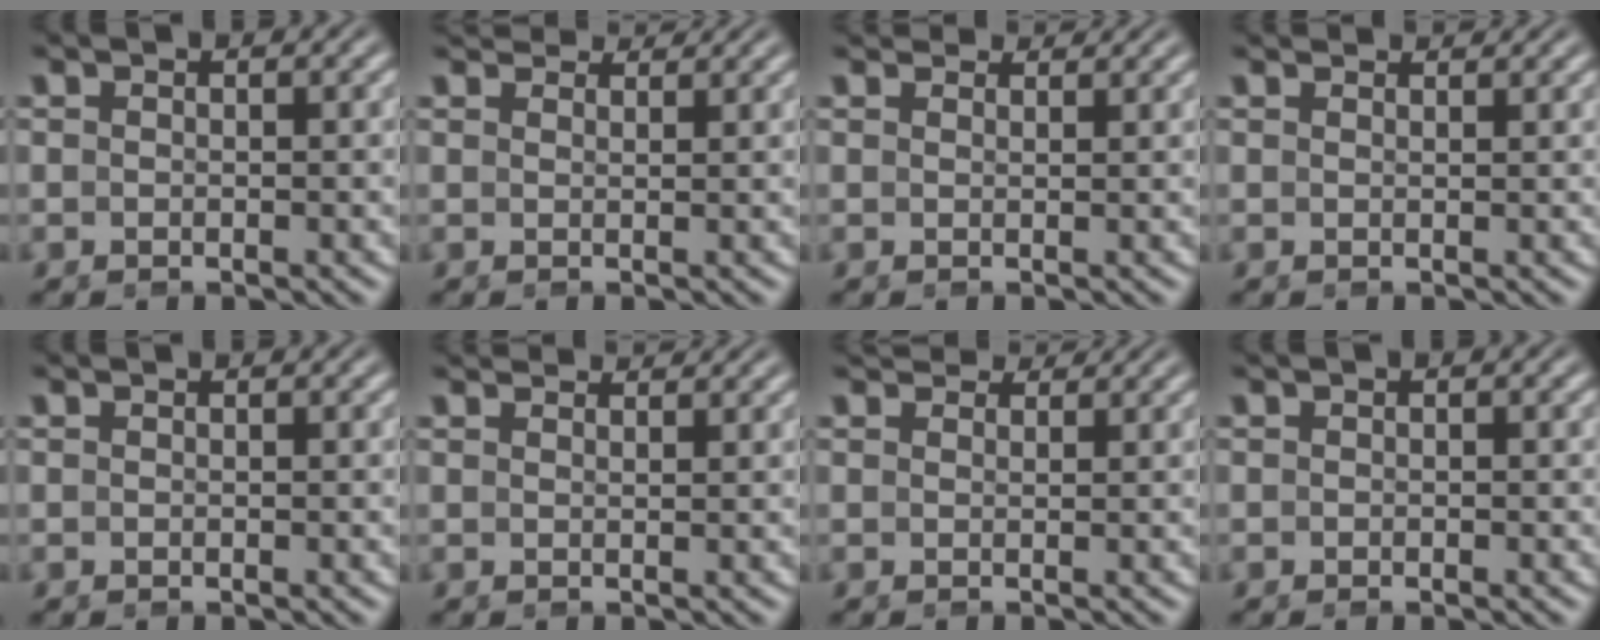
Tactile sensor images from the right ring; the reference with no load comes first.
{"total": 3.2, "force": [3.1, -0.4, 0.5], "torque": [0.002, 0.007, 0.052]}
{"total": 2.5, "force": [2.4, -0.4, 0.3], "torque": [0.005, 0.005, 0.041]}
{"total": 1.9, "force": [1.8, -0.7, 0.0], "torque": [0.011, 0.002, 0.032]}
{"total": 0.0}
{"total": 2.6, "force": [2.5, -0.7, 0.1], "torque": [0.008, 0.005, 0.044]}
{"total": 2.8, "force": [2.7, -0.2, 0.6], "torque": [0.003, 0.007, 0.044]}
{"total": 0.6, "force": [-0.4, 0.1, 0.5], "torque": [-0.010, 0.004, -0.008]}